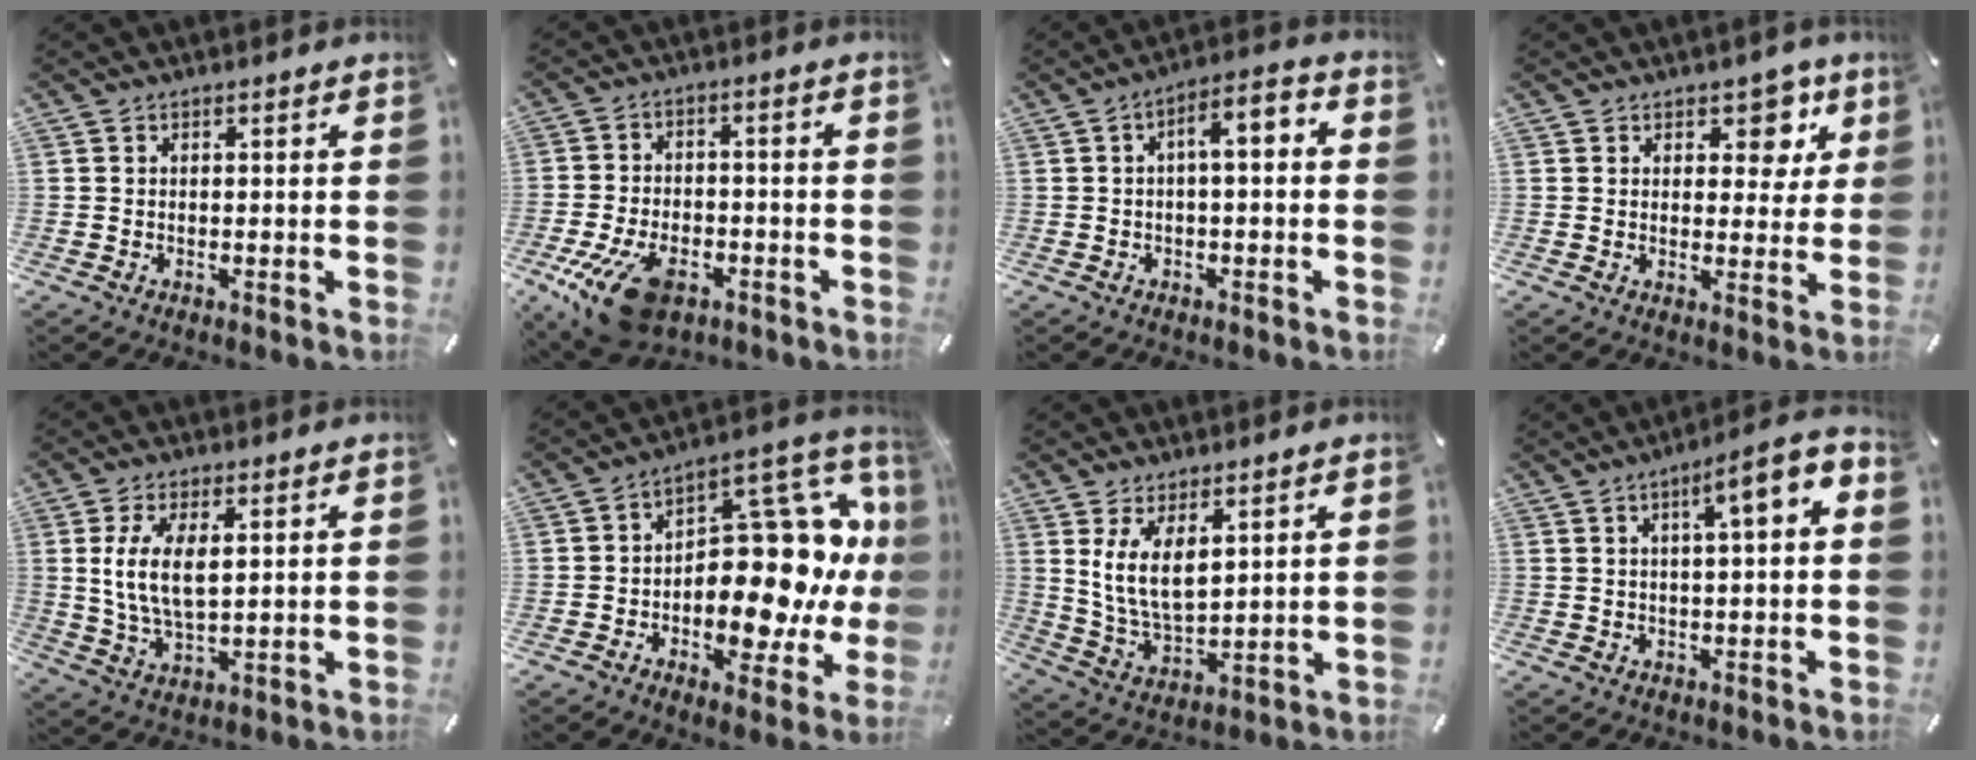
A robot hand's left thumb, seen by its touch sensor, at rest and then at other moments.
{"total": 14.1, "force": [-7.3, 7.6, 9.3], "torque": [-0.182, 0.032, -0.121]}
{"total": 5.7, "force": [-0.2, 2.5, 5.2], "torque": [-0.081, 0.010, -0.011]}
{"total": 7.5, "force": [3.9, 5.0, 4.0], "torque": [-0.023, -0.026, 0.059]}
{"total": 9.4, "force": [2.6, 4.6, 7.8], "torque": [-0.168, -0.004, 0.042]}
{"total": 19.9, "force": [-0.1, 12.0, 15.9], "torque": [-0.187, -0.018, 0.003]}
{"total": 9.2, "force": [4.4, 4.7, 6.7], "torque": [-0.159, -0.022, 0.076]}
{"total": 7.1, "force": [2.4, 1.2, 6.6], "torque": [-0.096, -0.015, 0.032]}